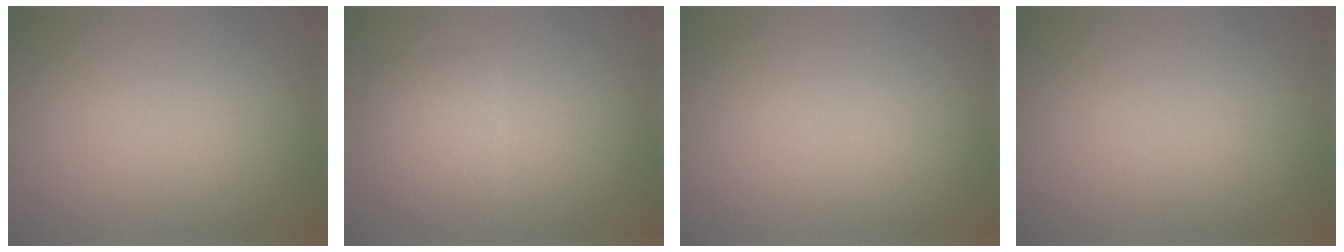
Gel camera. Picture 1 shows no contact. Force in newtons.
{"total": 2.9, "press": 2.9, "slide": 0.1}
{"total": 0.0}
{"total": 0.0}